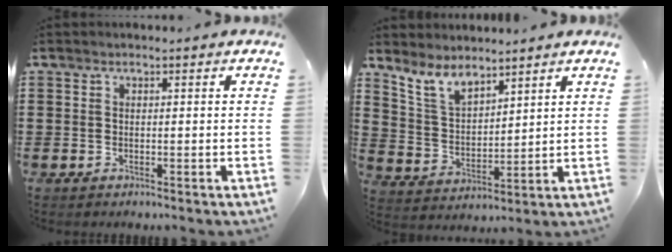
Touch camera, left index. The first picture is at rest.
{"total": 6.7, "force": [5.8, 2.3, 2.4], "torque": [-0.069, -0.017, 0.109]}